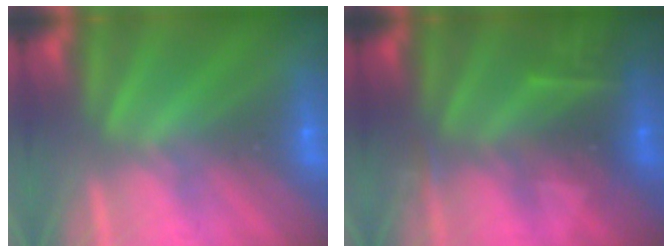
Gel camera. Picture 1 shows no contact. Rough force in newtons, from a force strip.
{"total": 2.4}